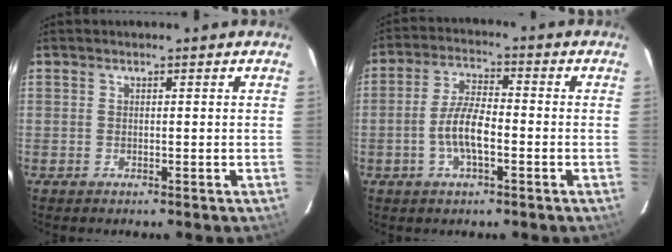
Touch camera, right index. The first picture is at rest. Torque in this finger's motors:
{"motor_torque": [1.19, -0.37, 0.60, 0.15]}